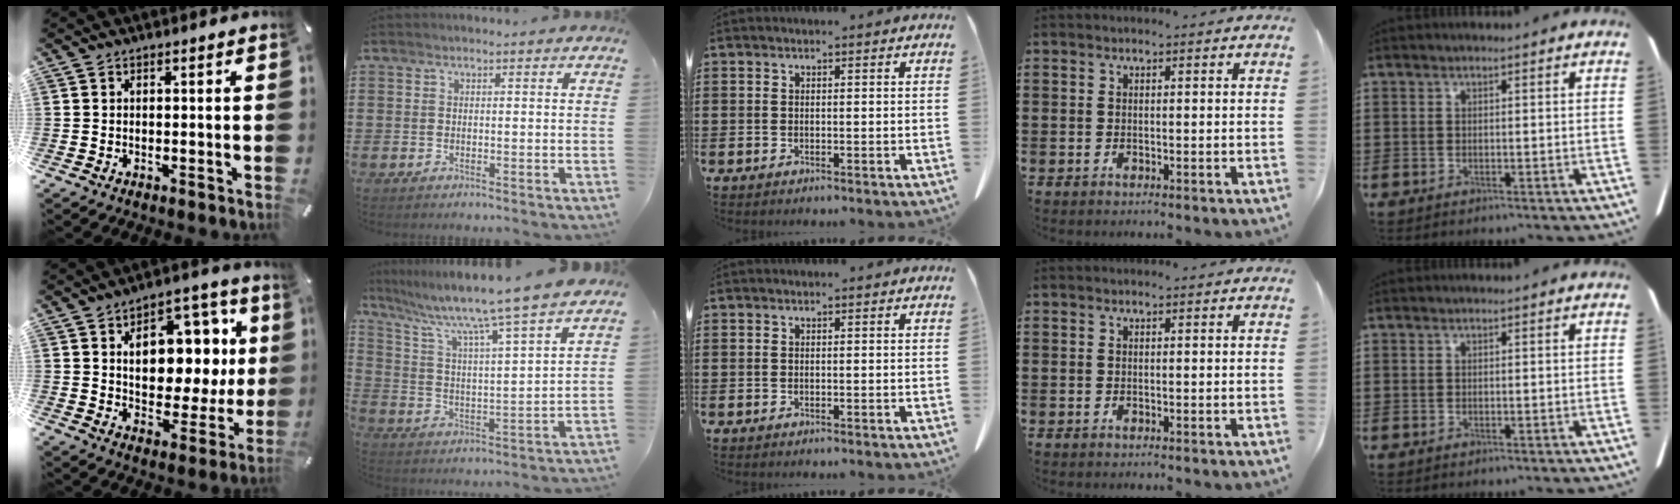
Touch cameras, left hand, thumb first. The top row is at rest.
{"thumb": {"total": 15.4, "force": [4.7, 10.4, 10.3], "torque": [-0.130, -0.029, 0.082]}, "index": {"total": 8.5, "force": [7.0, -1.2, 4.8], "torque": [-0.123, -0.059, 0.106]}}